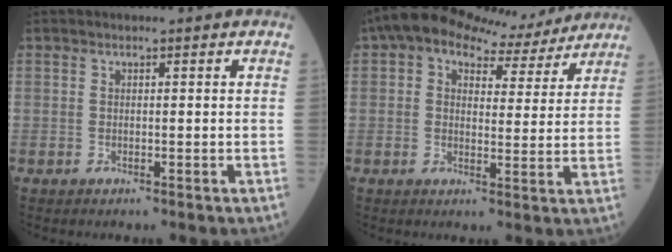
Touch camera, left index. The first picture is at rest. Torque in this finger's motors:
{"motor_torque": [1.07, -1.07, 0.68, 0.11]}